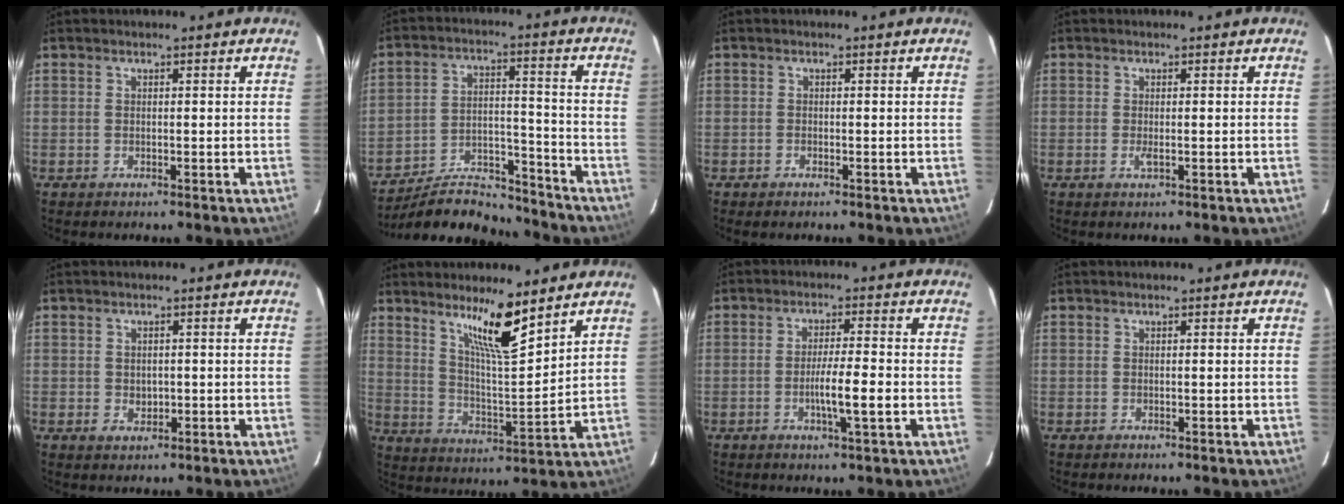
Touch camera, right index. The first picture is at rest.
{"total": 12.4, "force": [-11.9, 2.7, 2.2], "torque": [-0.032, 0.032, -0.197]}
{"total": 0.6, "force": [-0.5, 0.2, 0.3], "torque": [-0.009, 0.000, -0.005]}
{"total": 0.9, "force": [-0.3, 0.0, 0.8], "torque": [-0.019, -0.003, -0.005]}
{"total": 2.0, "force": [-0.3, 1.6, 1.2], "torque": [-0.018, 0.000, 0.004]}
{"total": 10.2, "force": [7.0, 0.5, 7.3], "torque": [-0.128, -0.015, 0.128]}
{"total": 5.7, "force": [-1.5, 0.0, 5.5], "torque": [-0.095, -0.006, -0.026]}
{"total": 0.0}